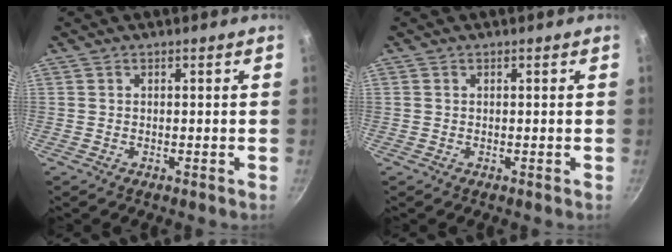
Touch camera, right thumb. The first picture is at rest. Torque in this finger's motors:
{"motor_torque": [0.15, -0.05, 0.53, 0.03, 0.03]}